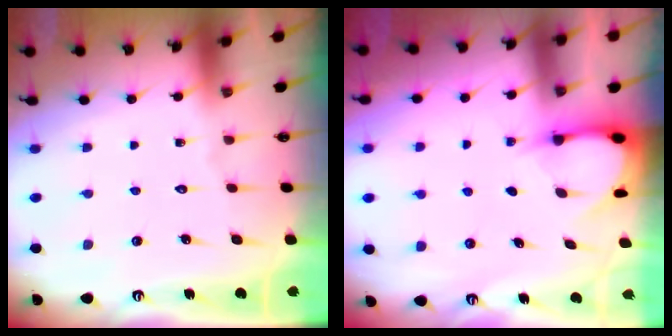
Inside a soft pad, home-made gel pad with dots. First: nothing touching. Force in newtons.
{"total": 3.1, "press": 3.0, "slide": 0.4}